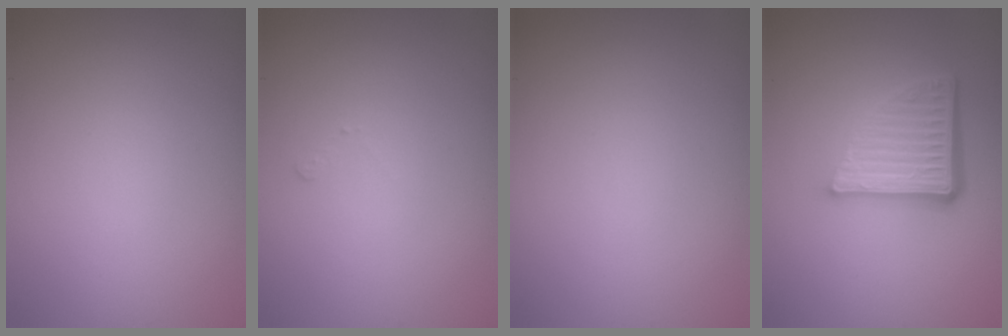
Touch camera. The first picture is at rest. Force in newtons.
{"total": 0.5, "press": 0.5, "slide": 0.2}
{"total": 0.0}
{"total": 5.5, "press": 3.8, "slide": 4.0}